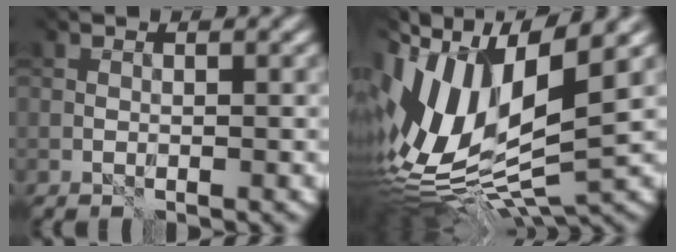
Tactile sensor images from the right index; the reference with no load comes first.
{"total": 13.9, "force": [0.8, 6.1, 12.5], "torque": [-0.265, 0.005, 0.013]}